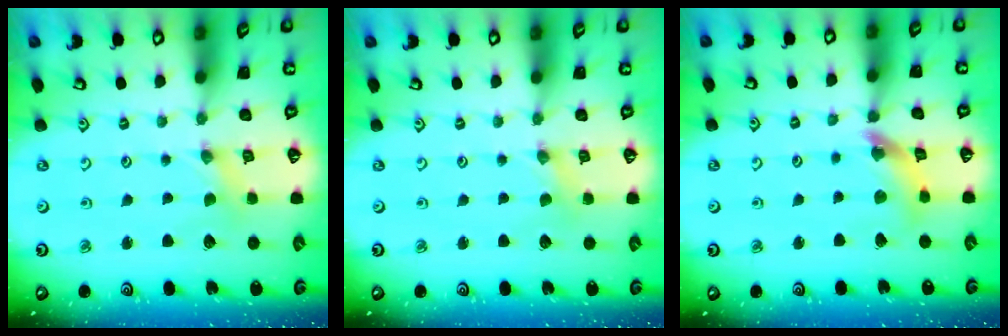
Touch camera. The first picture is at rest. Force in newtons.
{"total": 1.1, "press": 1.1, "slide": 0.2}
{"total": 9.8, "press": 9.7, "slide": 0.9}